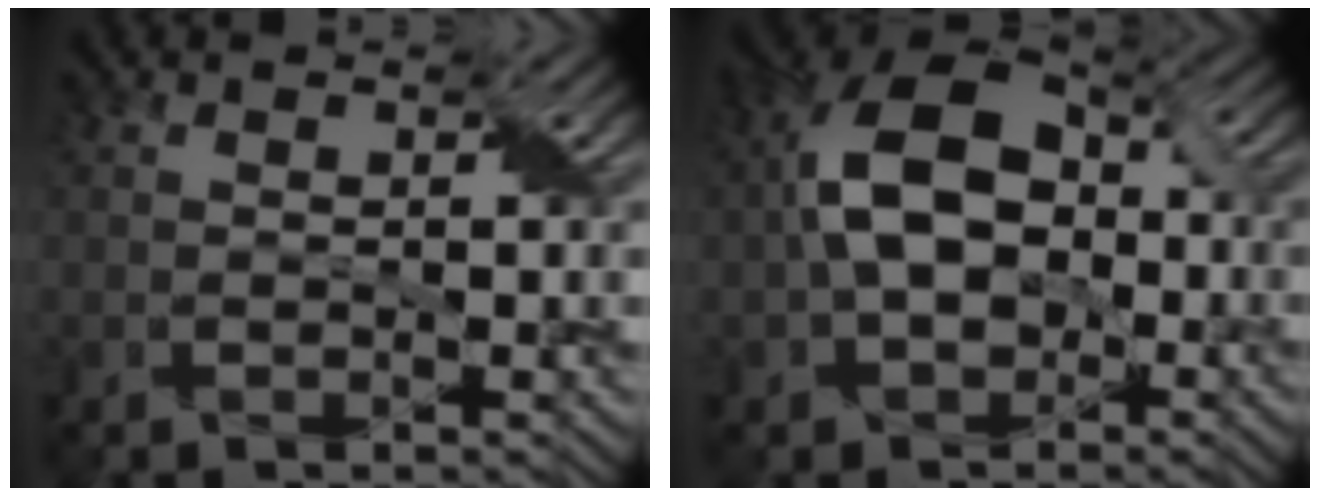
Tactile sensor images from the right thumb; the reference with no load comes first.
{"total": 12.7, "force": [-0.8, 8.5, 9.5], "torque": [-0.198, 0.015, -0.026]}